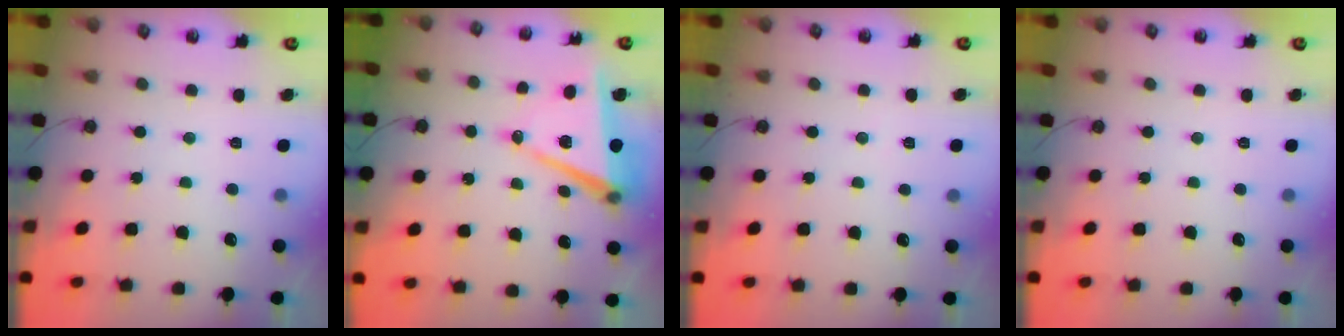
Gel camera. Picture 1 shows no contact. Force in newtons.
{"total": 9.4, "press": 8.5, "slide": 3.8}
{"total": 4.7, "press": 1.7, "slide": 4.3}
{"total": 0.0}